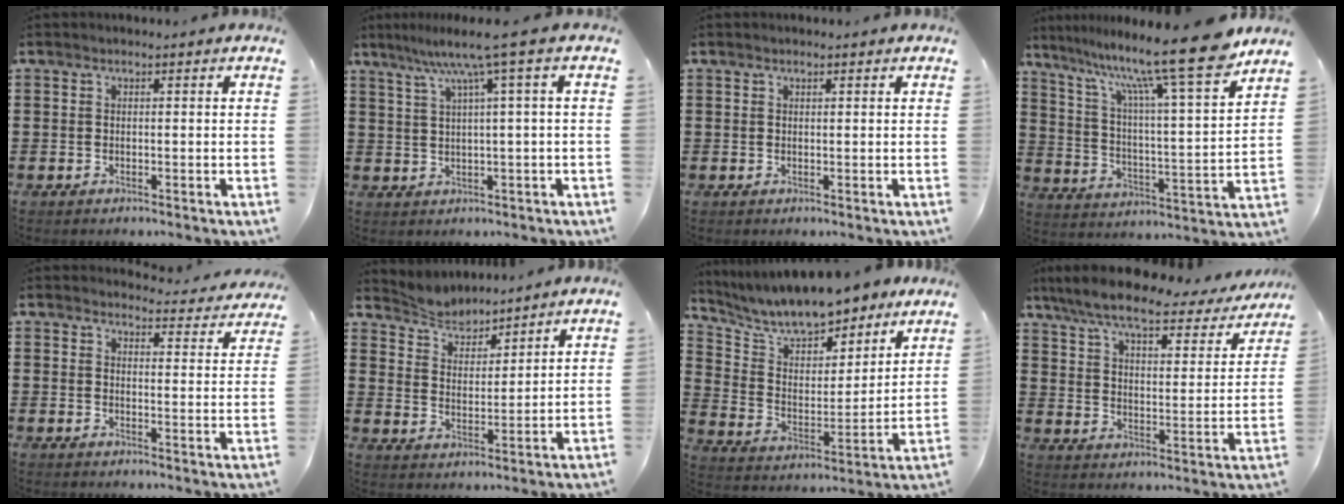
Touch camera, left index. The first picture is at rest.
{"total": 6.7, "force": [2.8, -0.5, 6.0], "torque": [-0.124, -0.005, 0.043]}
{"total": 0.6, "force": [0.4, 0.3, 0.3], "torque": [-0.007, 0.002, 0.008]}
{"total": 15.0, "force": [12.3, 0.0, 8.5], "torque": [-0.185, -0.073, 0.202]}
{"total": 3.7, "force": [3.6, 0.6, 0.4], "torque": [-0.008, -0.025, 0.061]}
{"total": 4.6, "force": [4.4, 1.2, 0.1], "torque": [-0.025, -0.019, 0.078]}
{"total": 9.5, "force": [8.9, 1.9, 2.7], "torque": [-0.095, -0.053, 0.157]}
{"total": 7.9, "force": [6.8, 0.8, 4.0], "torque": [-0.105, -0.037, 0.115]}